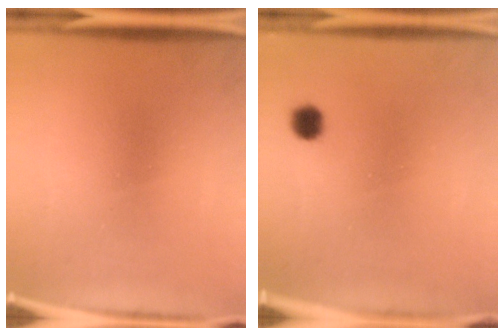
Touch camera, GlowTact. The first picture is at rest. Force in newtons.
{"total": 2.6}